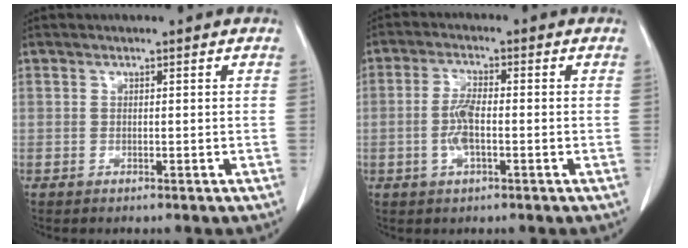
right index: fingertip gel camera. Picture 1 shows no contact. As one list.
[{"total": 4.6, "force": [-0.9, 1.3, 4.3], "torque": [-0.096, 0.002, -0.018]}]